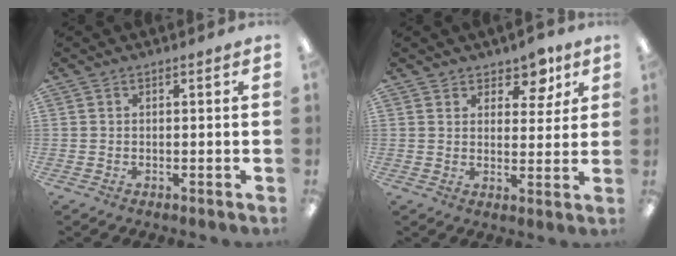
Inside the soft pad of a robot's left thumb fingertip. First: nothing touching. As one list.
[{"total": 6.5, "force": [4.5, 3.9, 2.5], "torque": [-0.027, -0.023, 0.077]}]